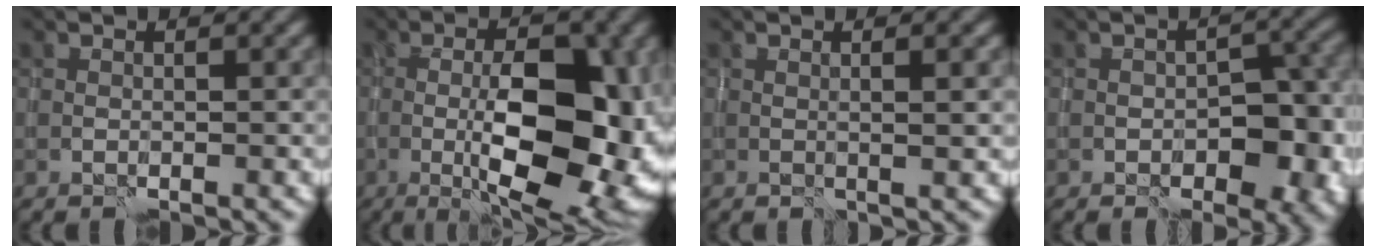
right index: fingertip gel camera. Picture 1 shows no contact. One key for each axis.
{"total": 12.6, "fx": -1.2, "fy": 5.1, "fz": 11.4, "tx": -0.163, "ty": -0.002, "tz": -0.021}
{"total": 1.7, "fx": 0.2, "fy": 0.3, "fz": 1.7, "tx": -0.026, "ty": 0.001, "tz": 0.002}
{"total": 6.7, "fx": -2.0, "fy": 3.7, "fz": 5.3, "tx": -0.051, "ty": 0.003, "tz": -0.030}